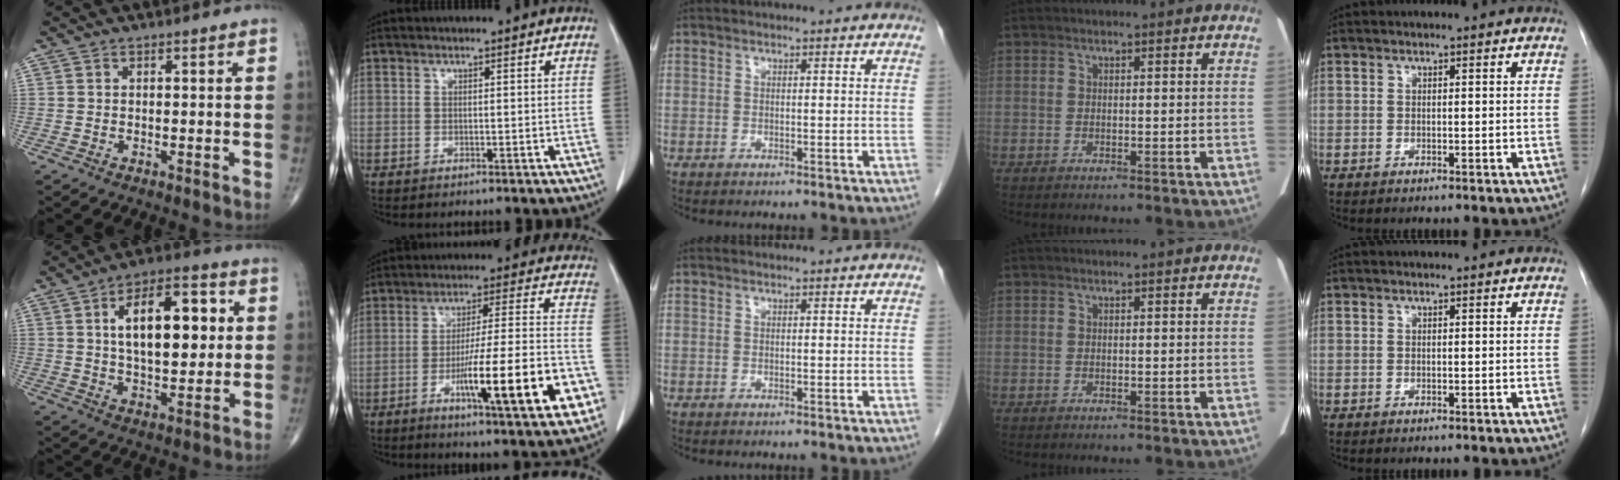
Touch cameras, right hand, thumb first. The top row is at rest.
{"thumb": {"total": 16.5, "force": [3.3, 8.1, 14.0], "torque": [-0.192, 0.008, 0.053]}, "index": {"total": 18.0, "force": [-6.7, 1.7, 16.7], "torque": [-0.237, 0.000, -0.094]}}